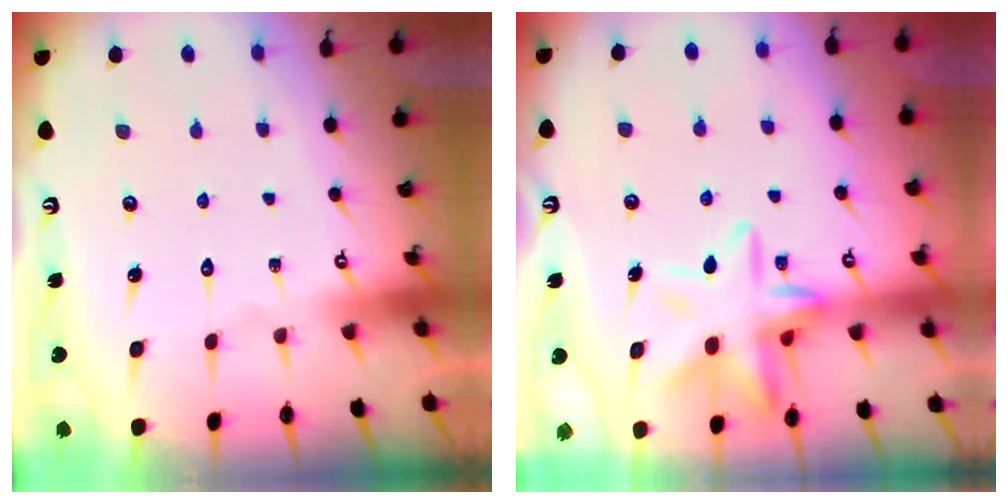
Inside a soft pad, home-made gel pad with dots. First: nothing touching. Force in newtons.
{"total": 13.1, "press": 13.1, "slide": 1.2}